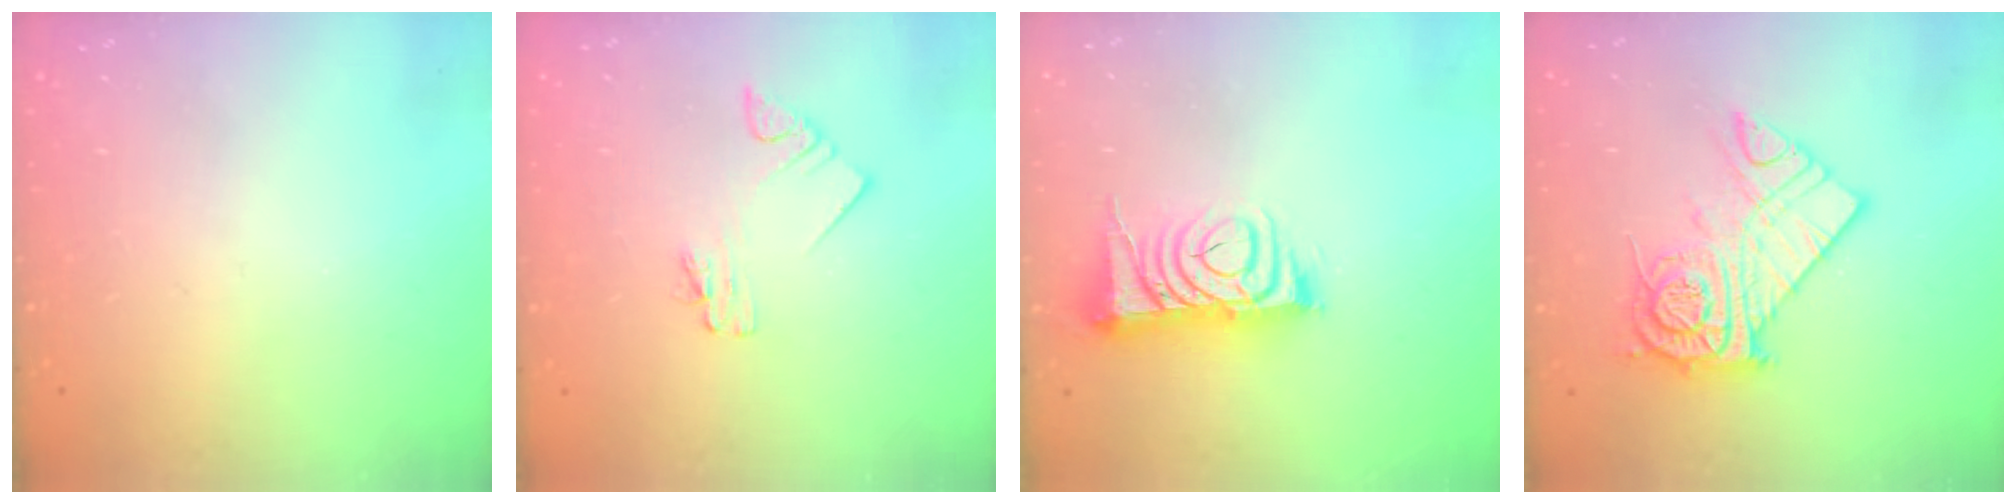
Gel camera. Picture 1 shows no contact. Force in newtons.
{"total": 1.9, "press": 1.9, "slide": 0.1}
{"total": 10.2, "press": 10.2, "slide": 1.1}
{"total": 14.0, "press": 13.9, "slide": 1.4}